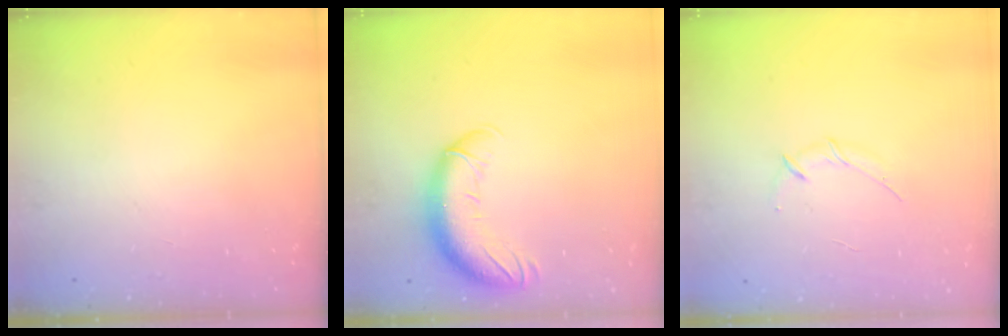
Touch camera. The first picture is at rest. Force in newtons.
{"total": 12.8, "press": 12.4, "slide": 3.1}
{"total": 3.0, "press": 2.9, "slide": 0.8}